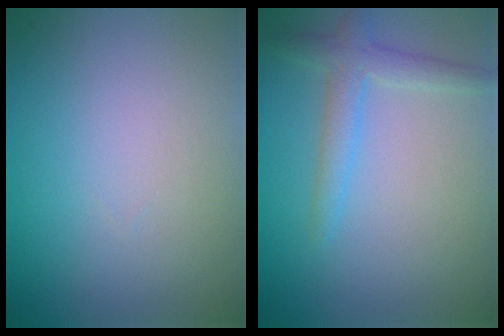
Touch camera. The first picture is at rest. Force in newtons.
{"total": 2.5, "press": 2.5, "slide": 0.1}